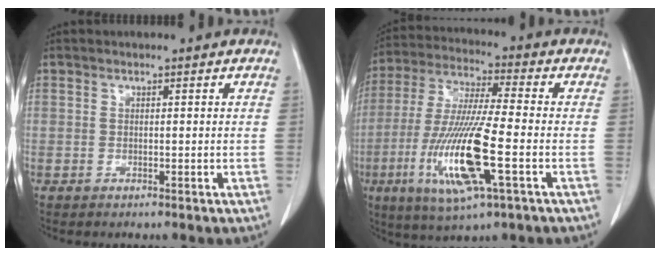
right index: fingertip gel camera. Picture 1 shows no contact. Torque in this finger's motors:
{"motor_torque": [2.14, 0.00, 0.57, 0.18]}